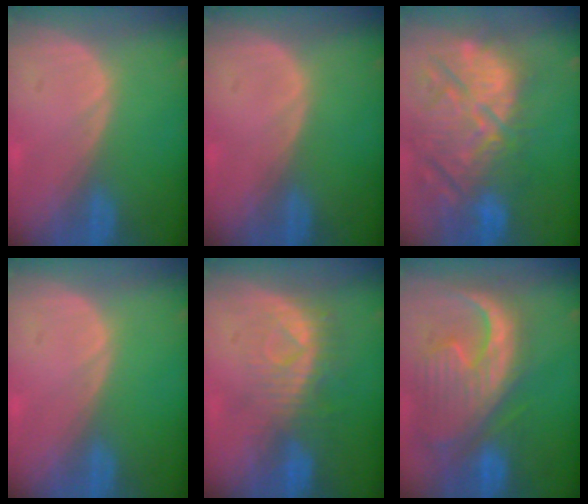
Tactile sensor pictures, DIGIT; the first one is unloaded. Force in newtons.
{"total": 0.0}
{"total": 14.8, "press": 12.9, "slide": 7.3}
{"total": 0.0}
{"total": 8.1, "press": 7.2, "slide": 3.7}
{"total": 13.3, "press": 11.5, "slide": 6.7}